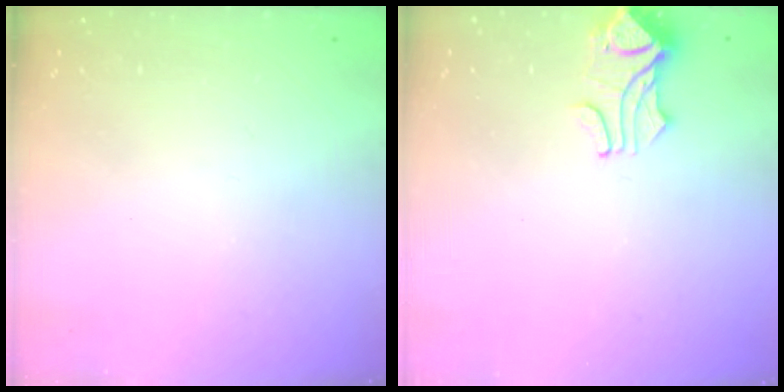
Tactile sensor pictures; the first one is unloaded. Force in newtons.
{"total": 1.5, "press": 1.3, "slide": 0.9}